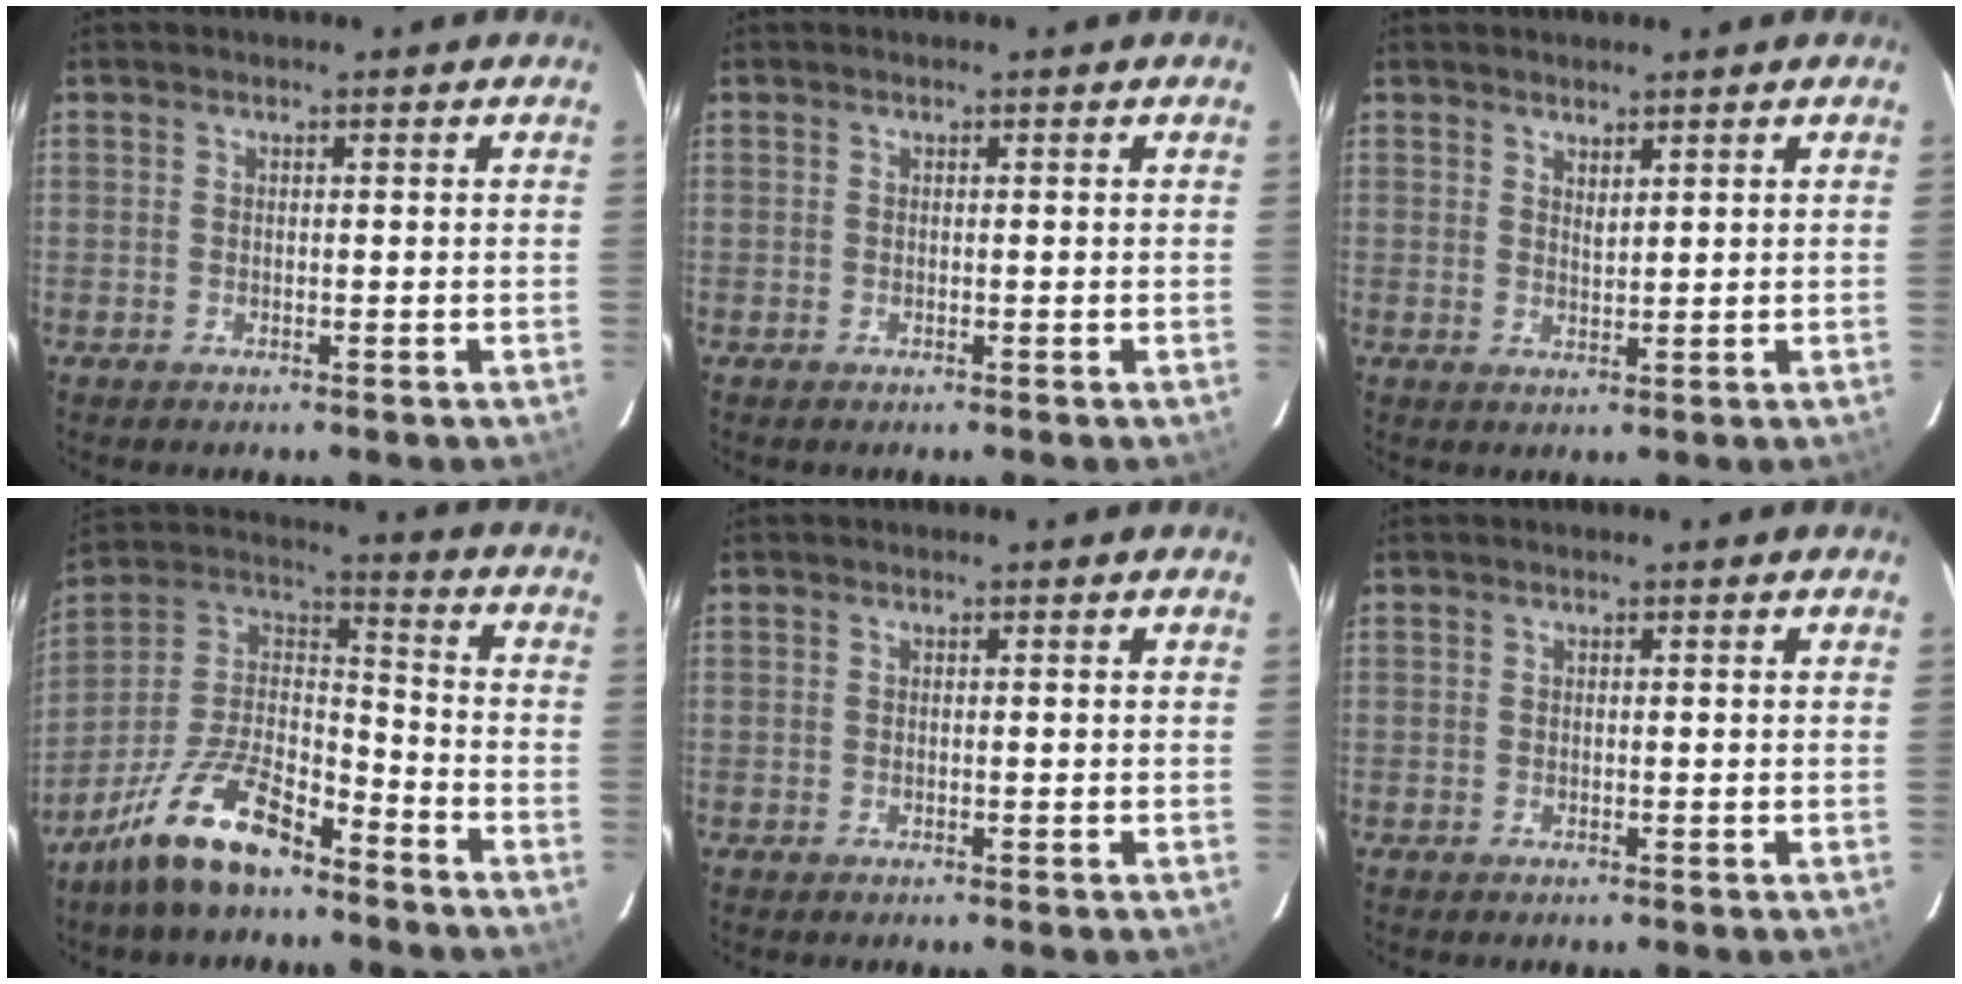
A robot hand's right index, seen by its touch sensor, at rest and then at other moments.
{"total": 0.0}
{"total": 1.8, "force": [1.5, 0.5, 0.9], "torque": [-0.013, 0.000, 0.027]}
{"total": 15.8, "force": [-10.9, 5.9, 9.9], "torque": [-0.209, 0.016, -0.201]}
{"total": 0.0}
{"total": 0.0}